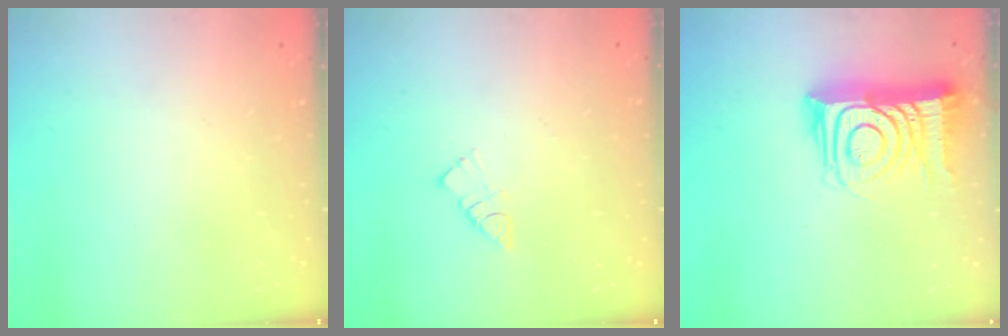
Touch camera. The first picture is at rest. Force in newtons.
{"total": 5.8, "press": 5.8, "slide": 0.2}
{"total": 15.0, "press": 14.9, "slide": 1.1}